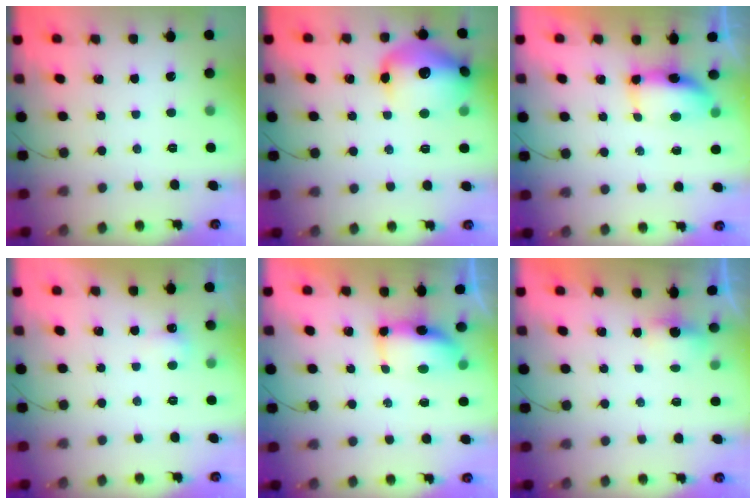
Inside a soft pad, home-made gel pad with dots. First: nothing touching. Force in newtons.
{"total": 17.6, "press": 17.5, "slide": 1.8}
{"total": 7.7, "press": 7.3, "slide": 2.5}
{"total": 3.1, "press": 3.0, "slide": 0.7}
{"total": 6.9, "press": 6.8, "slide": 1.2}
{"total": 2.7, "press": 2.6, "slide": 0.7}